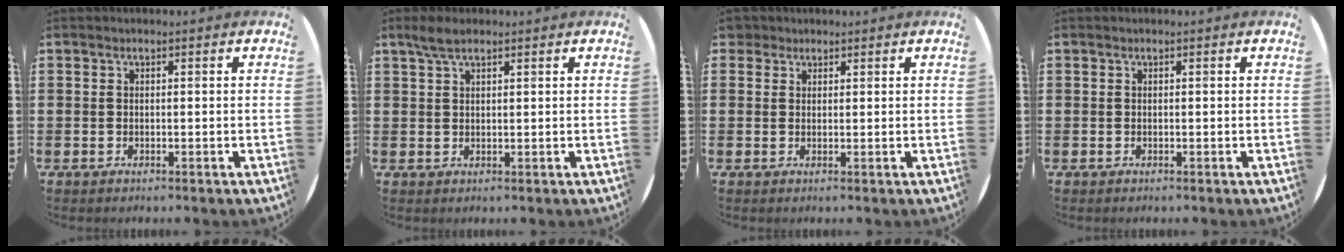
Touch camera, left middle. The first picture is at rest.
{"total": 2.6, "force": [2.0, 0.7, 1.6], "torque": [-0.033, 0.005, 0.035]}
{"total": 1.7, "force": [1.4, 0.9, 0.2], "torque": [0.001, 0.002, 0.027]}
{"total": 0.0}